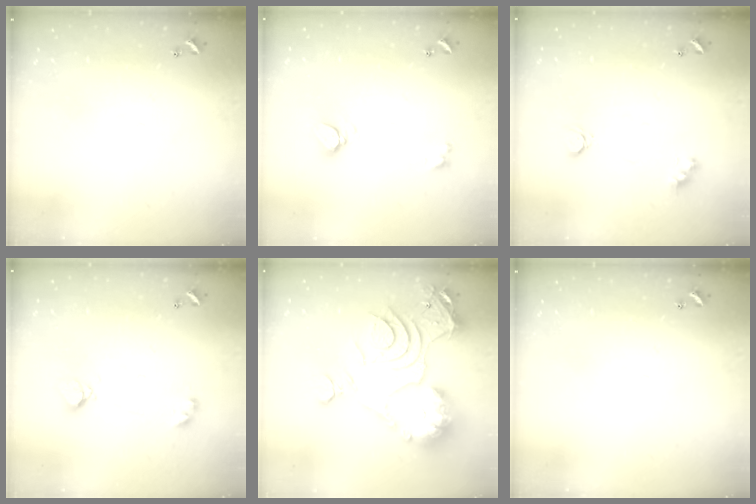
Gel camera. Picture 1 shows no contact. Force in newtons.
{"total": 5.1, "press": 5.0, "slide": 0.8}
{"total": 2.6, "press": 2.5, "slide": 0.5}
{"total": 2.7, "press": 2.6, "slide": 0.5}
{"total": 19.2, "press": 19.1, "slide": 1.8}
{"total": 0.0}